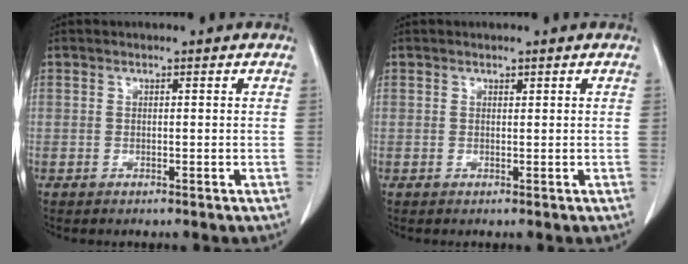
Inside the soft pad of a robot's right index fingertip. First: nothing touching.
{"total": 0.0}